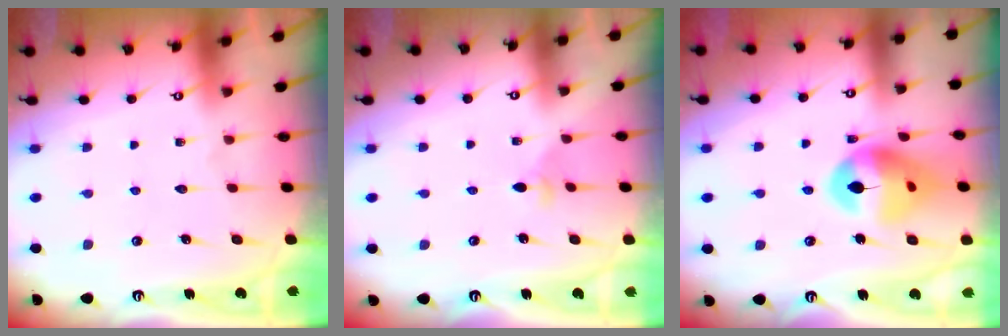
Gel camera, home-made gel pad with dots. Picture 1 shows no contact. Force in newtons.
{"total": 3.2, "press": 3.2, "slide": 0.4}
{"total": 15.1, "press": 15.0, "slide": 1.9}